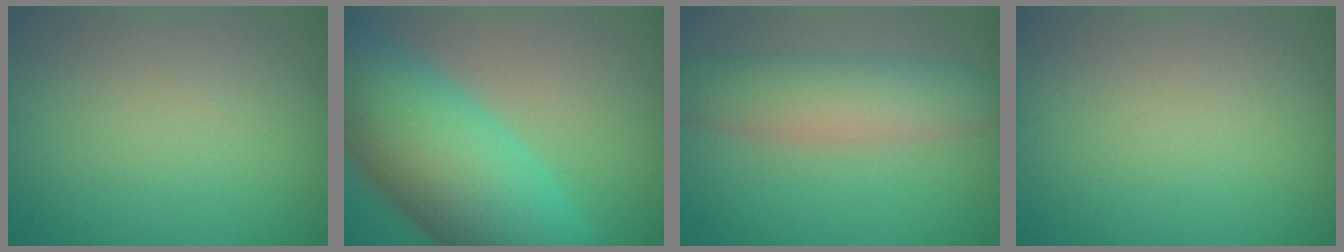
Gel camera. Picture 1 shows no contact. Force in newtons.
{"total": 12.3, "press": 12.3, "slide": 0.5}
{"total": 5.3, "press": 5.3, "slide": 0.3}
{"total": 0.0}